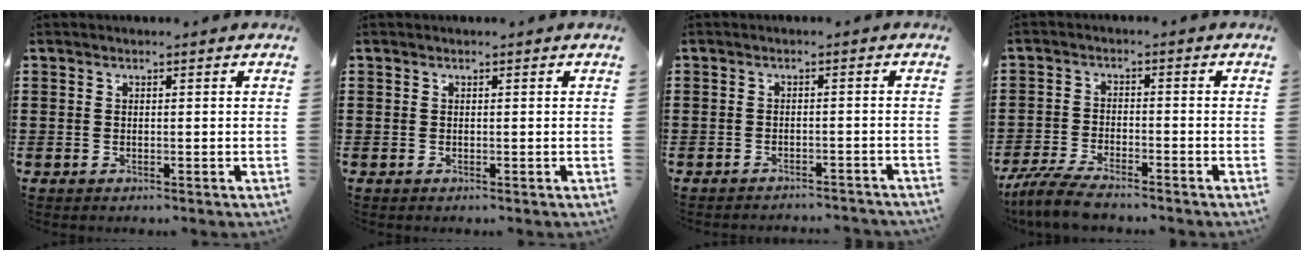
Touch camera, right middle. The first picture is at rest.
{"total": 0.0}
{"total": 1.8, "force": [-1.8, -0.1, 0.0], "torque": [-0.004, 0.003, -0.038]}
{"total": 5.1, "force": [-4.6, 0.7, 2.3], "torque": [-0.064, -0.009, -0.095]}